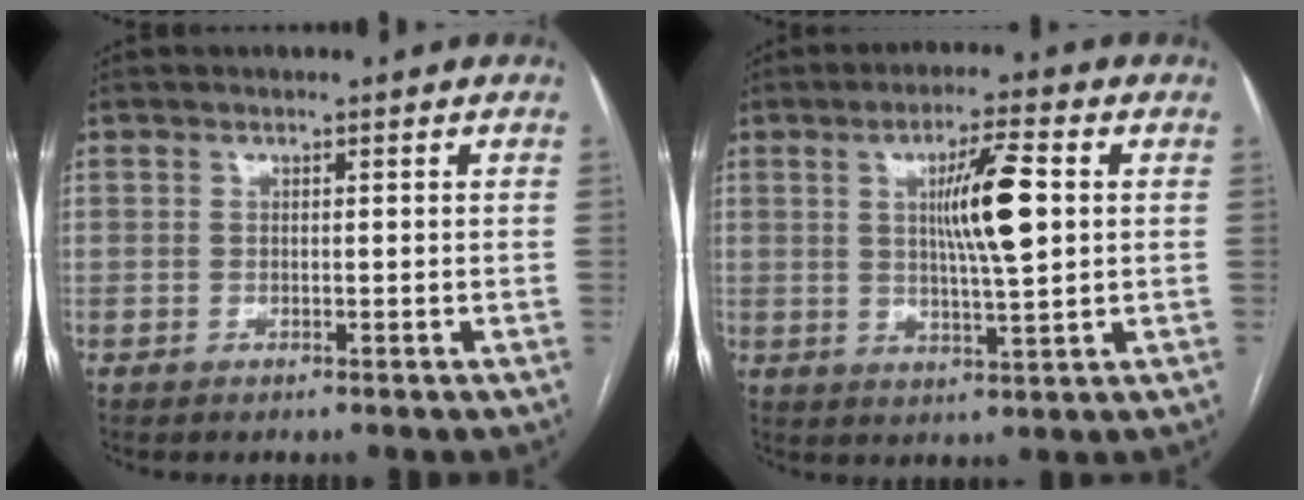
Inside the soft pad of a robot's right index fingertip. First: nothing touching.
{"total": 9.0, "force": [1.7, 0.7, 8.9], "torque": [-0.152, 0.000, 0.030]}